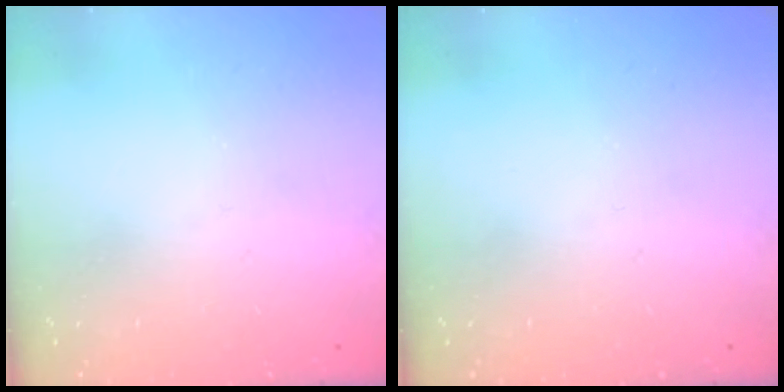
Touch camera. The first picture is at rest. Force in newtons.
{"total": 0.0}